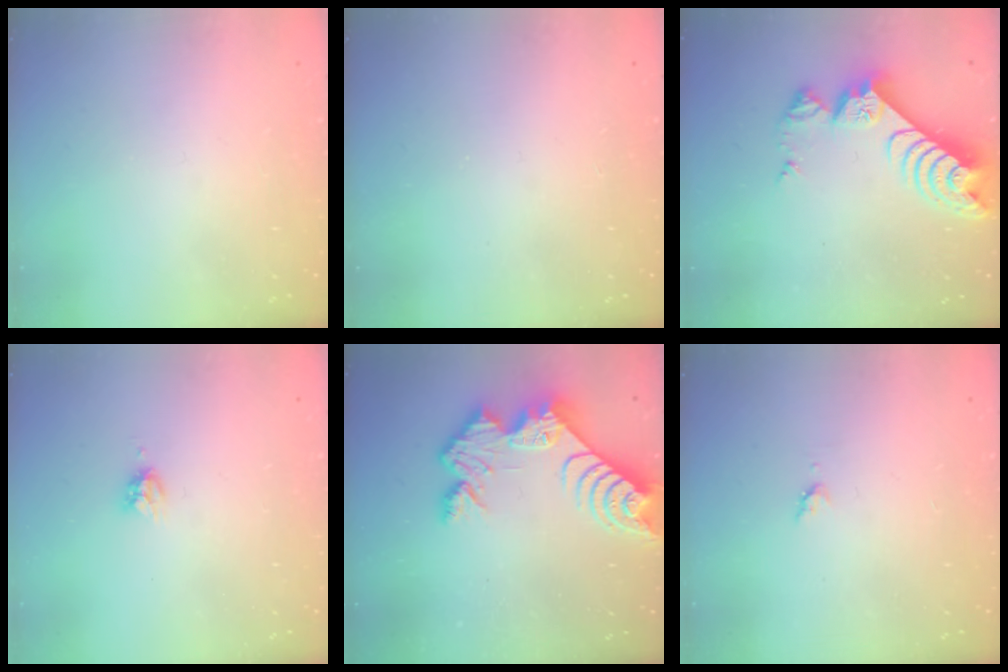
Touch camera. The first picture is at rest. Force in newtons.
{"total": 1.7, "press": 1.7, "slide": 0.2}
{"total": 11.0, "press": 11.0, "slide": 1.0}
{"total": 4.2, "press": 4.2, "slide": 0.1}
{"total": 12.1, "press": 12.1, "slide": 0.8}
{"total": 3.5, "press": 3.4, "slide": 0.5}